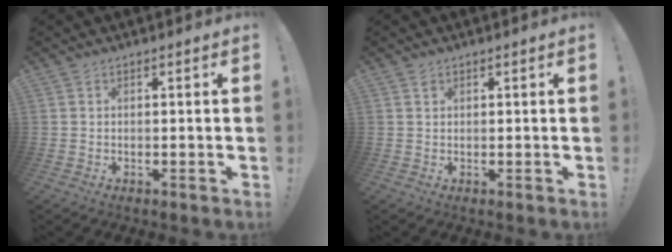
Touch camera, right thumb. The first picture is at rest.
{"total": 0.9, "force": [0.6, 0.5, 0.3], "torque": [0.003, -0.003, 0.010]}